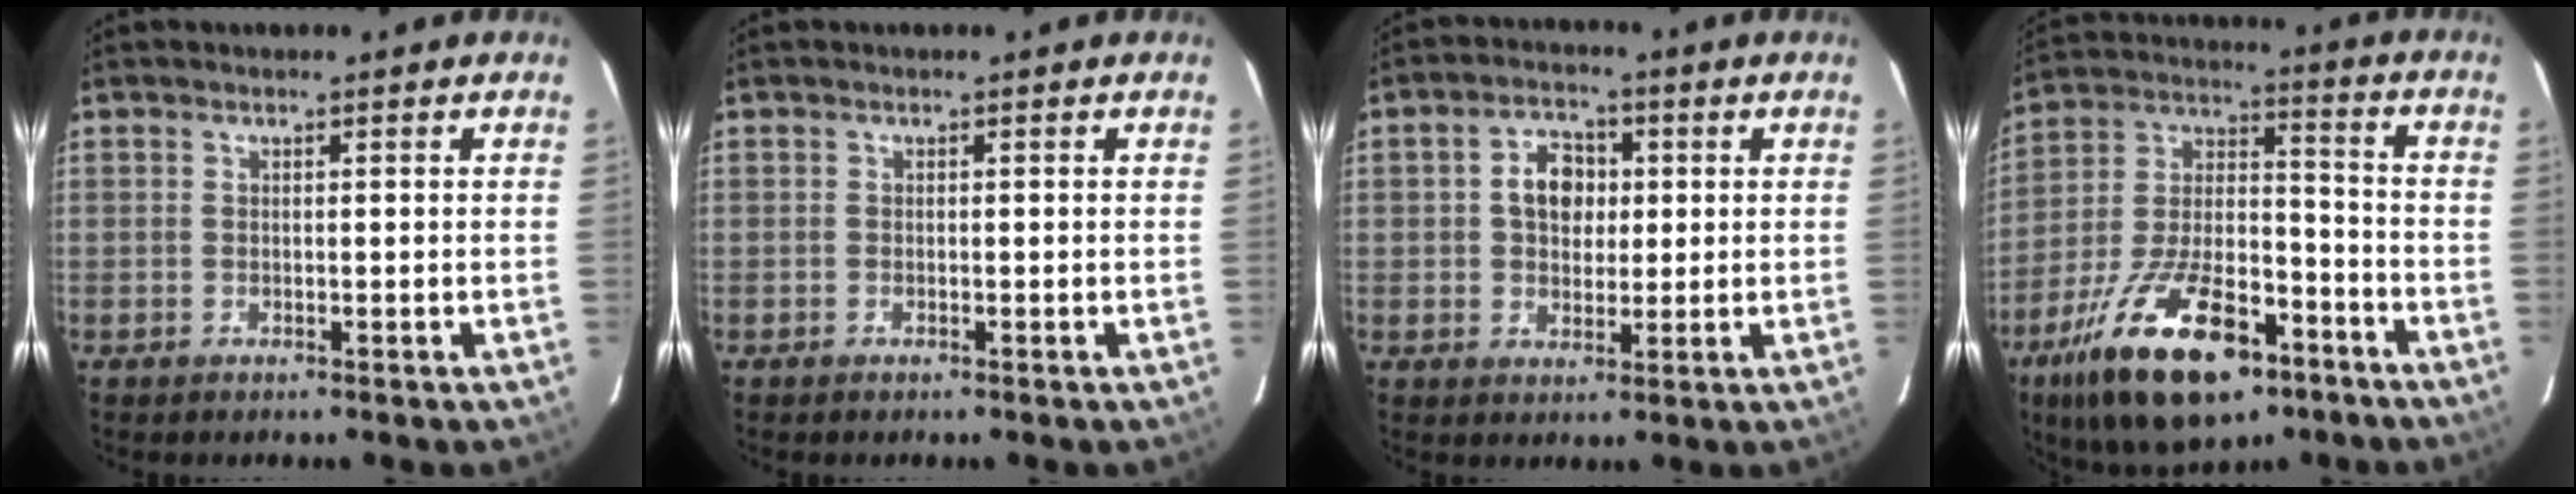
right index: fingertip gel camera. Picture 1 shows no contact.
{"total": 0.0}
{"total": 6.5, "force": [1.0, 4.9, 4.0], "torque": [-0.070, 0.021, 0.019]}
{"total": 23.4, "force": [-13.5, 10.1, 16.2], "torque": [-0.307, -0.011, -0.219]}